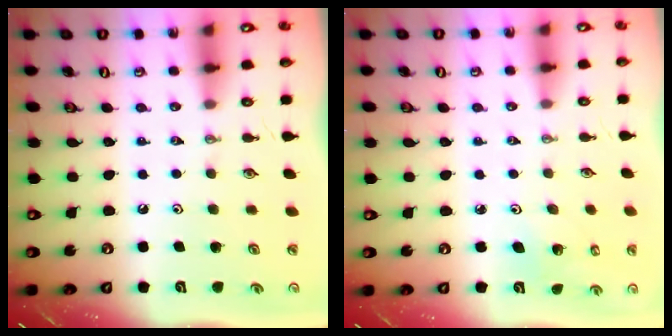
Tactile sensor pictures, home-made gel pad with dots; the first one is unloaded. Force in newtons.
{"total": 3.2, "press": 3.1, "slide": 0.8}